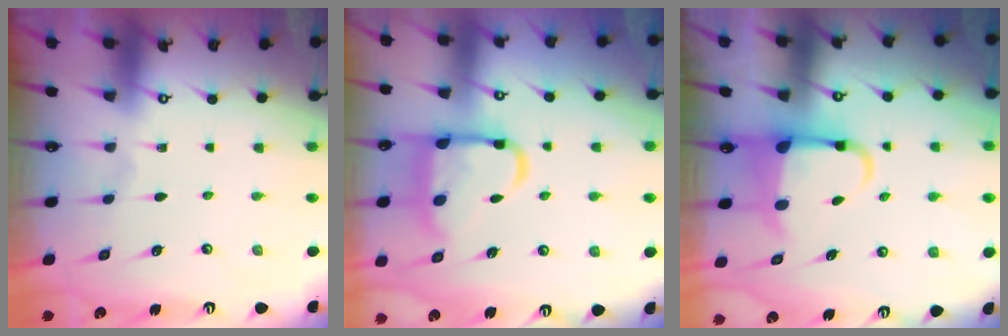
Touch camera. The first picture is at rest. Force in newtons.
{"total": 14.0, "press": 13.9, "slide": 1.4}
{"total": 5.3, "press": 5.1, "slide": 1.2}